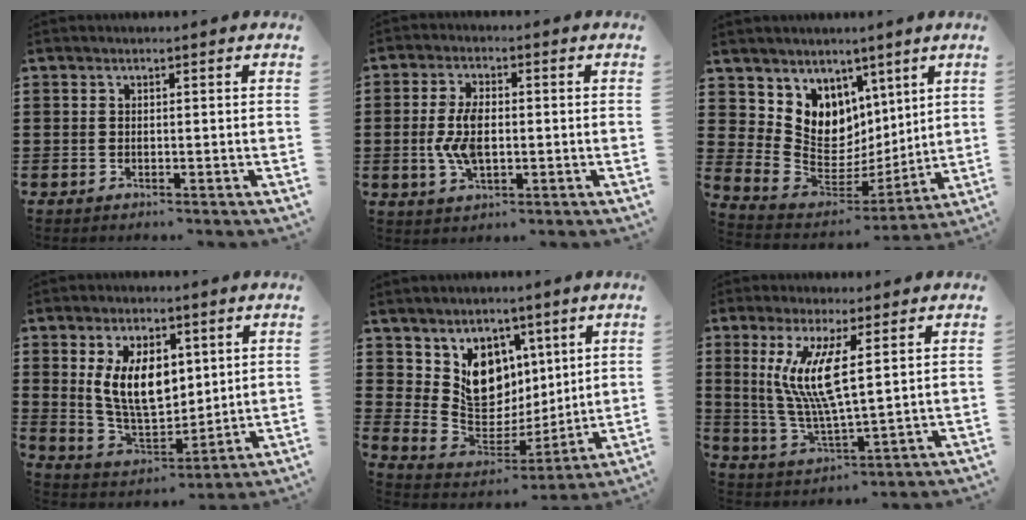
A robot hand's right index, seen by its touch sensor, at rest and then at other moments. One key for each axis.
{"total": 6.5, "fx": -0.4, "fy": 3.1, "fz": 5.7, "tx": -0.135, "ty": -0.004, "tz": -0.013}
{"total": 8.2, "fx": 4.3, "fy": 7.0, "fz": 0.2, "tx": -0.047, "ty": -0.068, "tz": 0.087}
{"total": 9.9, "fx": 2.6, "fy": 5.7, "fz": 7.6, "tx": -0.164, "ty": 0.008, "tz": 0.047}
{"total": 10.0, "fx": 4.8, "fy": 8.0, "fz": 3.6, "tx": -0.097, "ty": -0.034, "tz": 0.101}
{"total": 9.2, "fx": 2.9, "fy": 1.8, "fz": 8.5, "tx": -0.185, "ty": -0.008, "tz": 0.048}